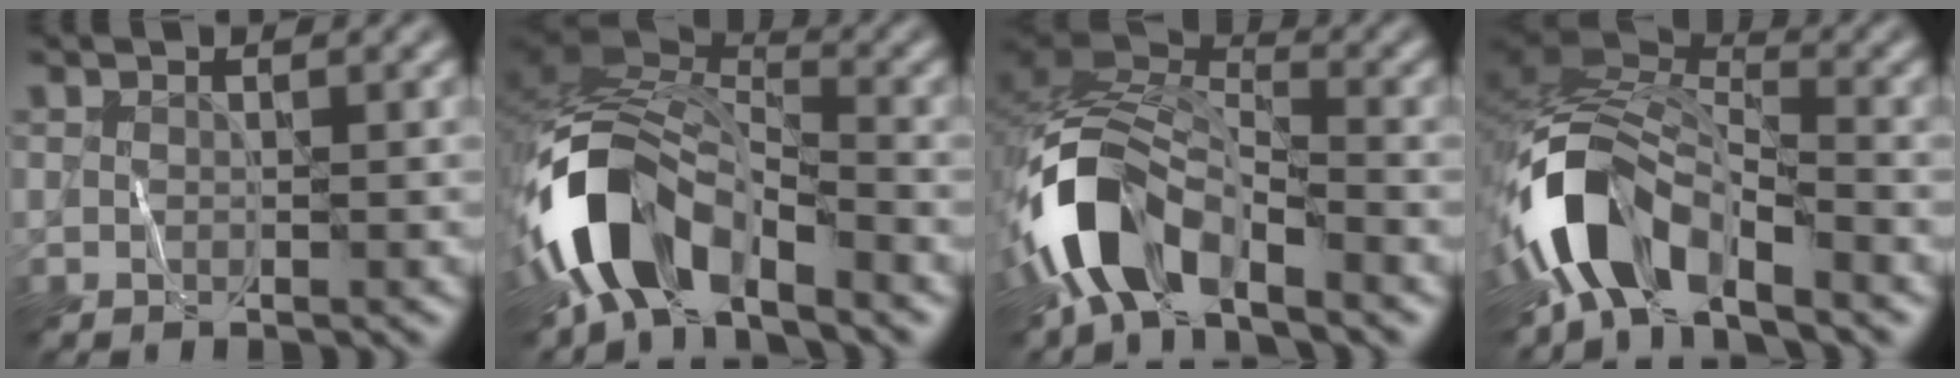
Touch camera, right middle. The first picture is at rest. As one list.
[{"total": 10.1, "force": [-5.8, 5.0, 6.6], "torque": [-0.124, 0.006, -0.116]}, {"total": 9.1, "force": [-5.2, 4.5, 6.0], "torque": [-0.113, 0.003, -0.110]}, {"total": 9.0, "force": [-5.5, 4.1, 5.9], "torque": [-0.106, 0.009, -0.114]}]